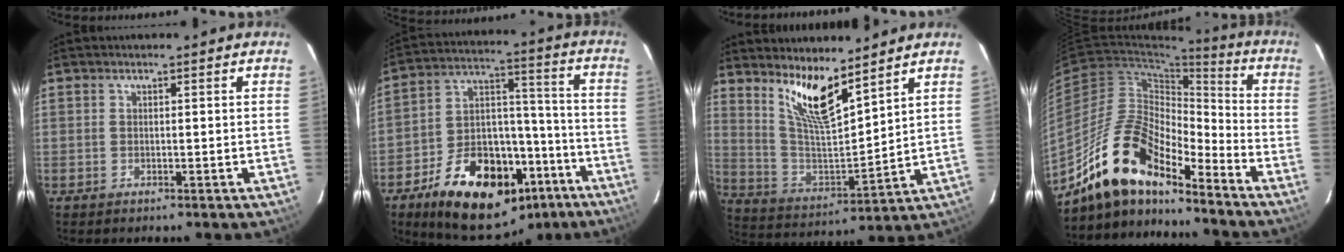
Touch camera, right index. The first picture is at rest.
{"total": 25.2, "force": [-15.1, 14.1, 14.4], "torque": [-0.266, 0.043, -0.209]}
{"total": 11.7, "force": [8.6, 2.1, 7.6], "torque": [-0.146, -0.015, 0.175]}
{"total": 16.6, "force": [-13.2, 5.1, 8.6], "torque": [-0.153, 0.007, -0.255]}